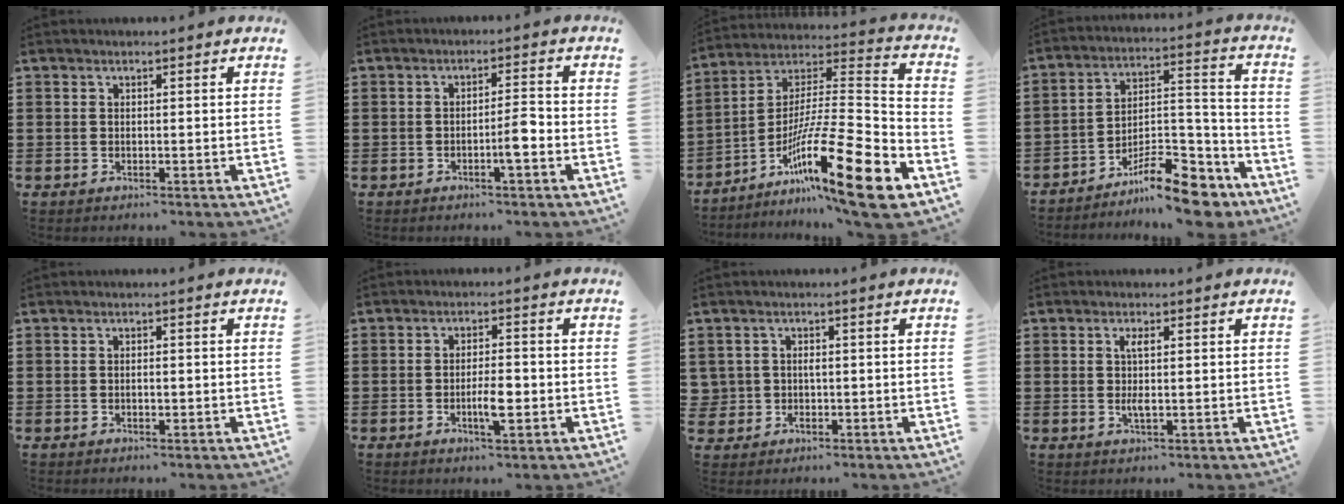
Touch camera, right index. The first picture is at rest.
{"total": 4.0, "force": [-1.5, 0.5, 3.7], "torque": [-0.064, 0.003, -0.027]}
{"total": 20.5, "force": [-11.1, 2.2, 17.1], "torque": [-0.288, 0.020, -0.190]}
{"total": 13.3, "force": [-10.5, 3.7, 7.2], "torque": [-0.092, 0.058, -0.188]}
{"total": 1.2, "force": [-0.1, 0.3, 1.1], "torque": [-0.021, -0.001, -0.002]}
{"total": 4.6, "force": [-1.1, 1.2, 4.3], "torque": [-0.080, 0.001, -0.022]}
{"total": 2.0, "force": [-0.2, 1.8, 0.6], "torque": [-0.019, 0.006, -0.008]}
{"total": 2.7, "force": [0.3, 0.7, 2.6], "torque": [-0.057, -0.002, 0.001]}